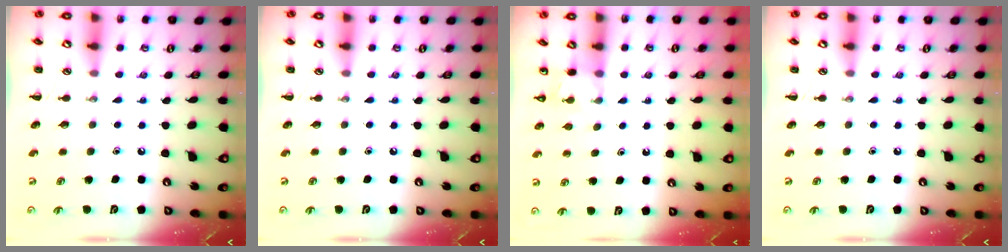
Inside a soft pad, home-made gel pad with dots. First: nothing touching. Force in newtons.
{"total": 0.0}
{"total": 5.2, "press": 5.0, "slide": 1.5}
{"total": 0.0}